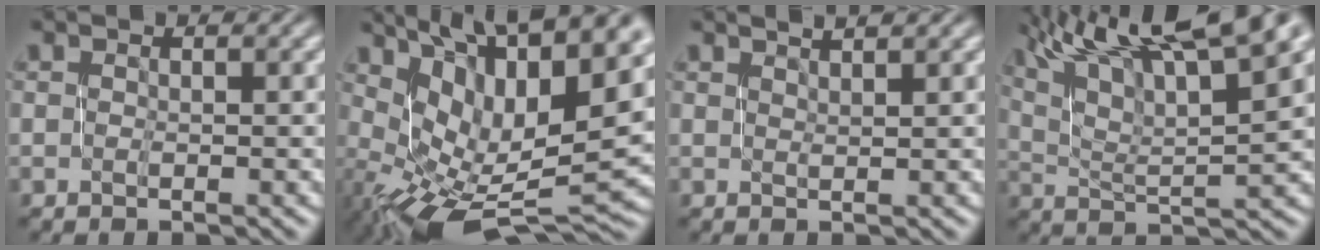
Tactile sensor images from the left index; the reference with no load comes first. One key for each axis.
{"total": 13.4, "fx": 4.5, "fy": 5.1, "fz": 11.6, "tx": -0.192, "ty": 0.013, "tz": 0.092}
{"total": 1.7, "fx": 1.4, "fy": 0.3, "fz": 0.9, "tx": -0.003, "ty": 0.004, "tz": 0.010}
{"total": 14.6, "fx": 9.1, "fy": 3.8, "fz": 10.8, "tx": -0.185, "ty": 0.034, "tz": 0.133}